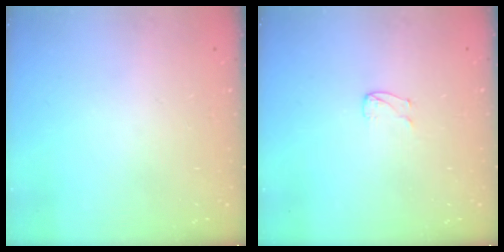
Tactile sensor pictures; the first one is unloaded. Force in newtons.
{"total": 3.8, "press": 3.8, "slide": 0.3}